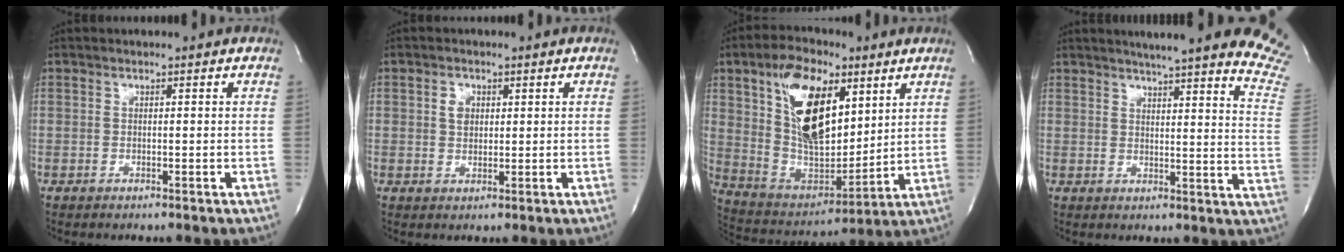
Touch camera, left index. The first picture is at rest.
{"total": 2.4, "force": [0.6, 1.9, 1.4], "torque": [-0.027, 0.000, 0.010]}
{"total": 18.3, "force": [7.0, 8.6, 14.5], "torque": [-0.285, 0.012, 0.130]}
{"total": 23.6, "force": [21.2, 0.1, 10.5], "torque": [-0.135, -0.099, 0.232]}